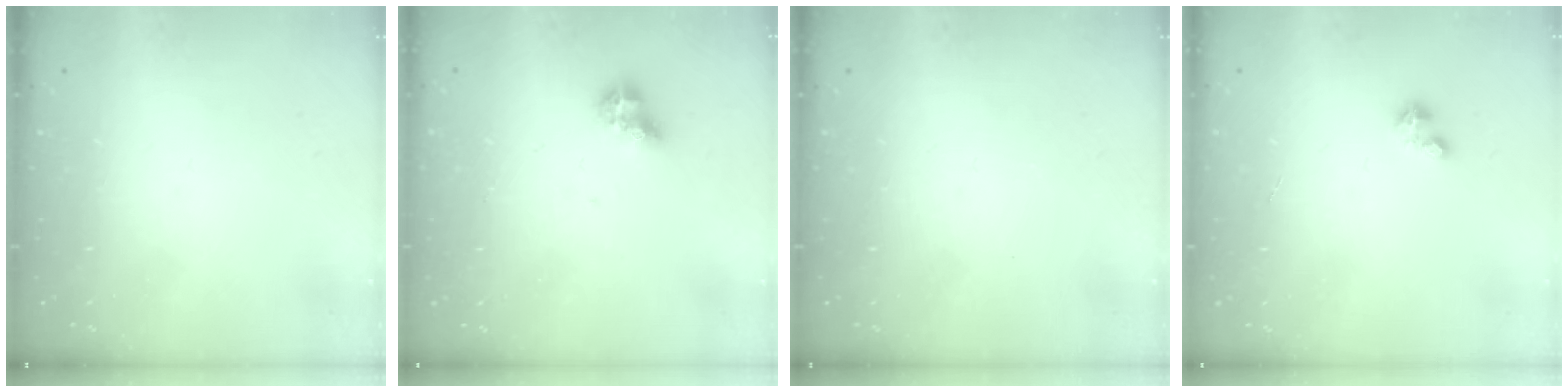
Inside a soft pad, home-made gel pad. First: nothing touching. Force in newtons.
{"total": 6.1, "press": 6.1, "slide": 0.7}
{"total": 0.0}
{"total": 0.9, "press": 0.9, "slide": 0.3}